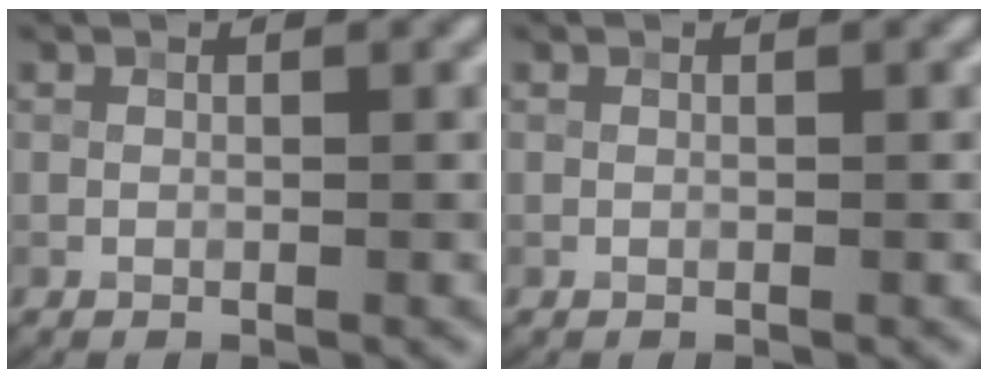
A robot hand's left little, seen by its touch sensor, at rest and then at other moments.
{"total": 0.0}